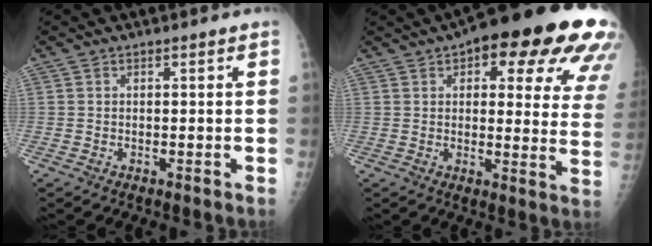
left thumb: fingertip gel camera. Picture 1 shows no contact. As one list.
[{"total": 26.0, "force": [14.0, 9.1, 19.9], "torque": [-0.186, -0.012, 0.159]}]